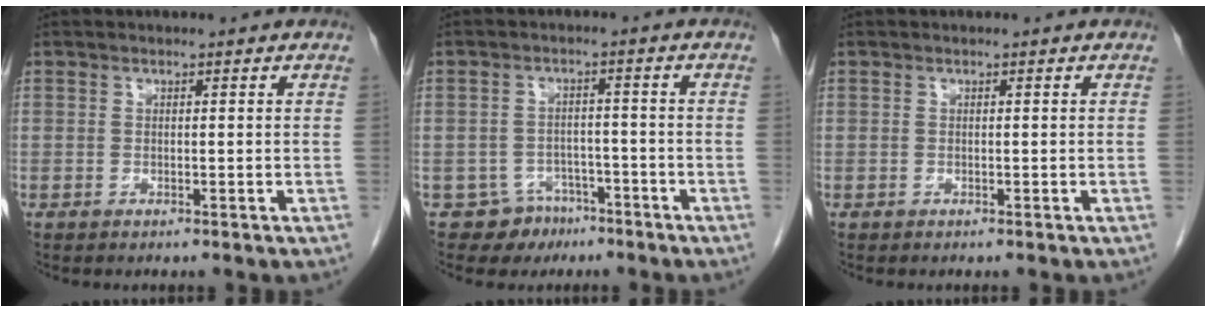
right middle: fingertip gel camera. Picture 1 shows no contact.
{"total": 4.8, "force": [-3.2, 3.6, 0.1], "torque": [0.004, 0.011, -0.044]}
{"total": 0.0}